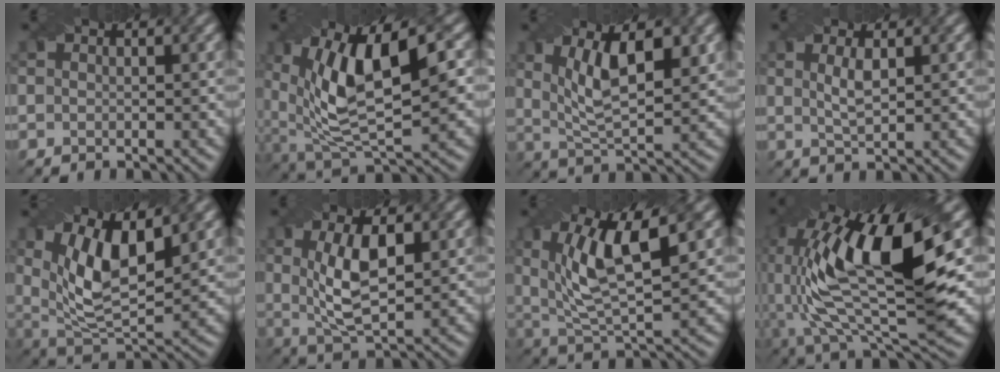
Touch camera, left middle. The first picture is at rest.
{"total": 11.4, "force": [2.6, 4.5, 10.1], "torque": [-0.185, 0.000, 0.048]}
{"total": 7.1, "force": [2.1, 2.6, 6.3], "torque": [-0.117, 0.001, 0.039]}
{"total": 2.1, "force": [0.7, 0.6, 1.9], "torque": [-0.038, -0.002, 0.017]}
{"total": 8.2, "force": [2.7, 3.5, 6.9], "torque": [-0.140, -0.004, 0.048]}
{"total": 6.0, "force": [1.0, 2.2, 5.5], "torque": [-0.112, -0.001, 0.021]}
{"total": 9.3, "force": [2.9, 3.1, 8.3], "torque": [-0.164, 0.002, 0.053]}
{"total": 14.4, "force": [2.3, 5.2, 13.3], "torque": [-0.257, 0.002, 0.038]}